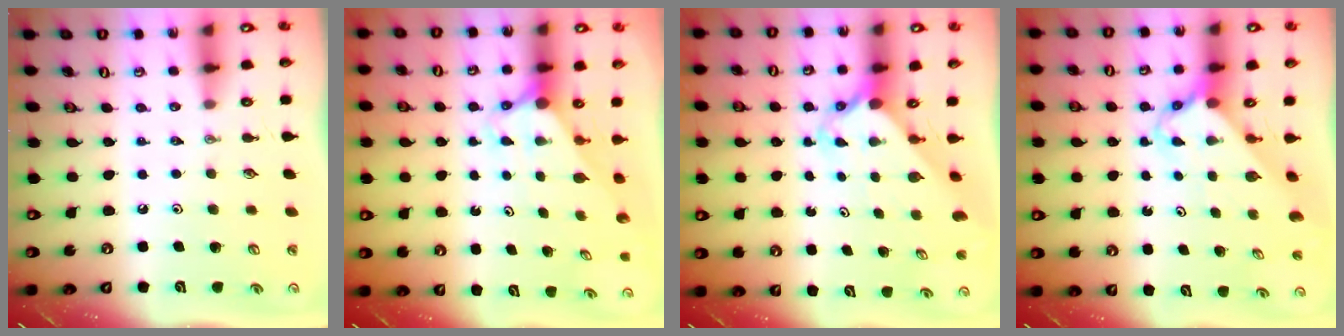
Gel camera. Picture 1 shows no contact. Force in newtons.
{"total": 2.9, "press": 2.9, "slide": 0.0}
{"total": 2.3, "press": 2.3, "slide": 0.2}
{"total": 2.7, "press": 2.7, "slide": 0.2}